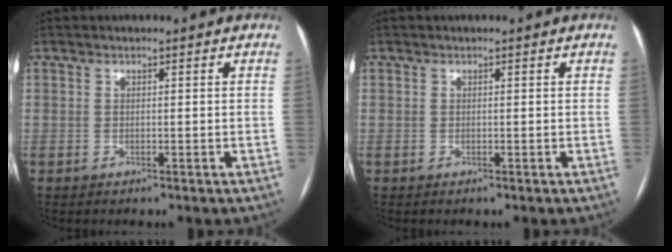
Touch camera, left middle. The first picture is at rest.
{"total": 0.0}